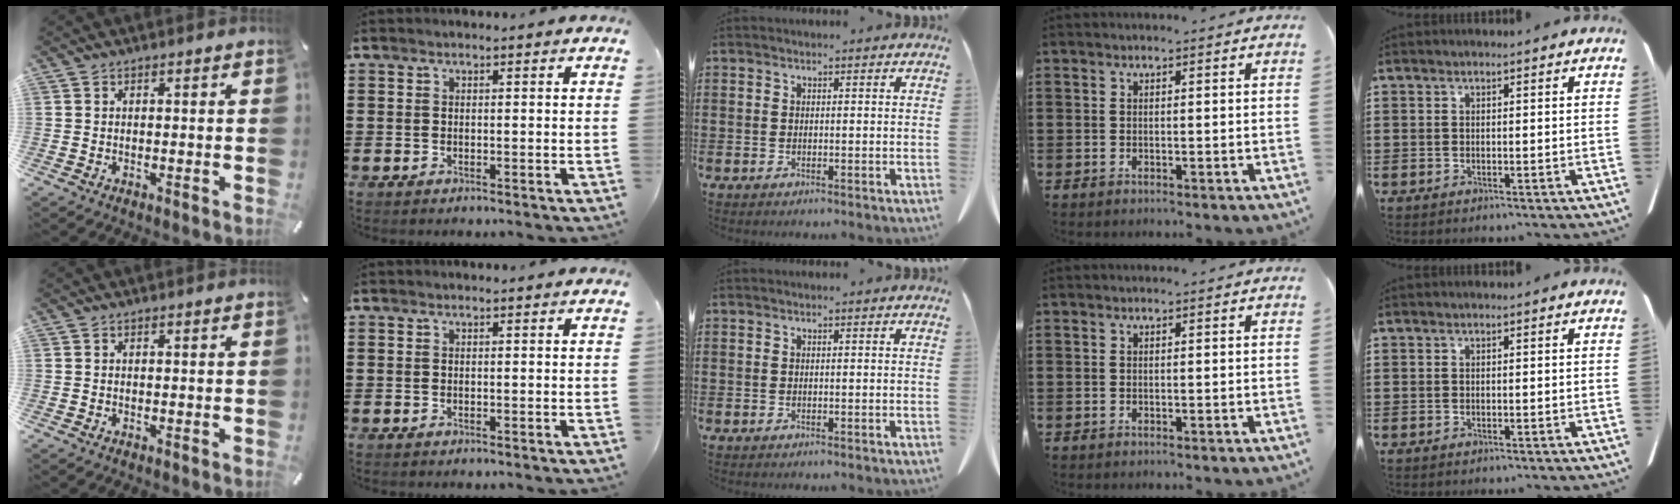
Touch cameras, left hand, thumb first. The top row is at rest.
{}